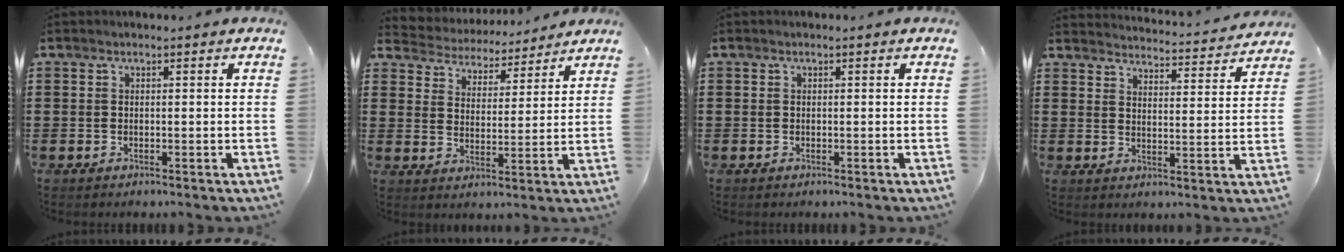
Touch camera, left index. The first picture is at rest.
{"total": 4.3, "force": [4.3, 0.4, -0.3], "torque": [-0.021, -0.030, 0.070]}
{"total": 0.0}
{"total": 3.5, "force": [3.5, -0.4, 0.1], "torque": [-0.012, -0.035, 0.055]}